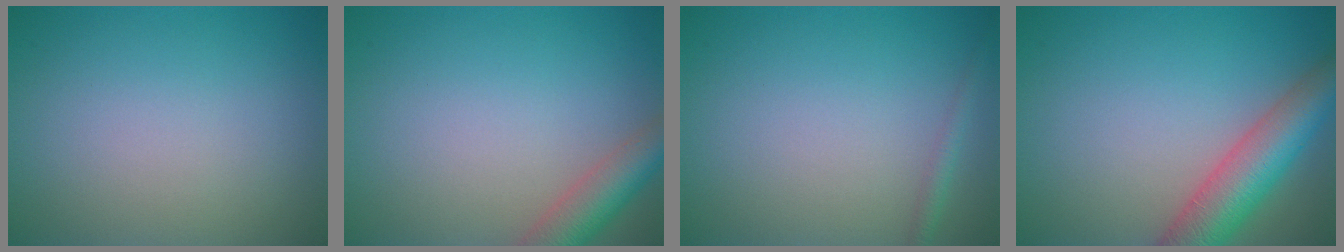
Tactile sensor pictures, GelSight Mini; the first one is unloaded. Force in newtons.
{"total": 4.2, "press": 4.2, "slide": 0.3}
{"total": 1.1, "press": 1.1, "slide": 0.1}
{"total": 6.5, "press": 6.5, "slide": 0.3}